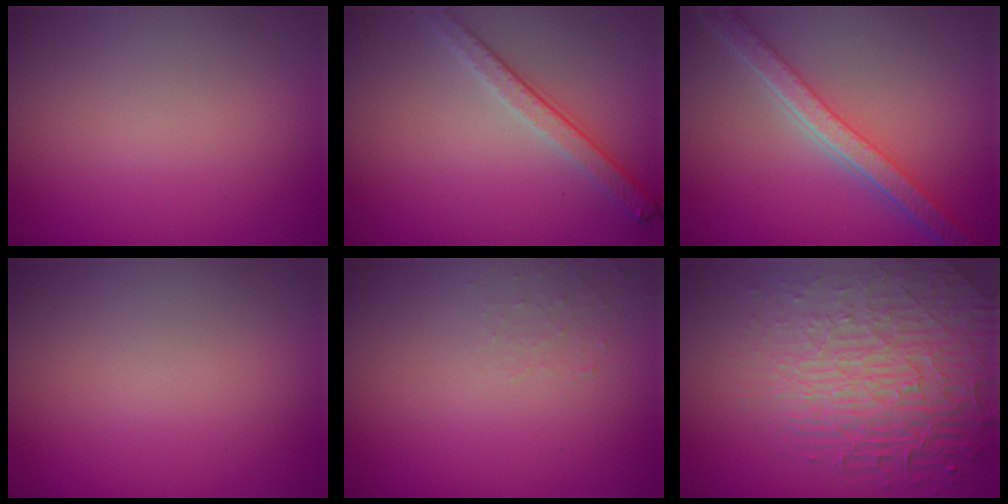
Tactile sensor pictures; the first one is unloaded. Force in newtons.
{"total": 2.8, "press": 2.5, "slide": 1.2}
{"total": 5.7, "press": 4.4, "slide": 3.7}
{"total": 0.0}
{"total": 1.1, "press": 1.0, "slide": 0.2}
{"total": 8.4, "press": 5.7, "slide": 6.2}